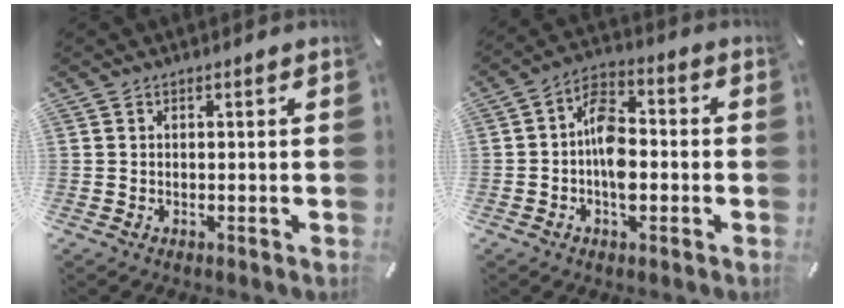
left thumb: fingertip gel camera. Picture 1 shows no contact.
{"total": 8.9, "force": [-1.8, 5.2, 6.9], "torque": [-0.133, 0.017, -0.030]}